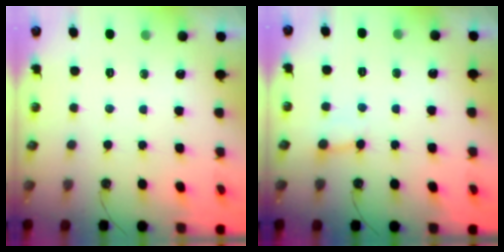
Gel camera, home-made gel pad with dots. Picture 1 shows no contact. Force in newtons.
{"total": 5.0, "press": 5.0, "slide": 0.4}